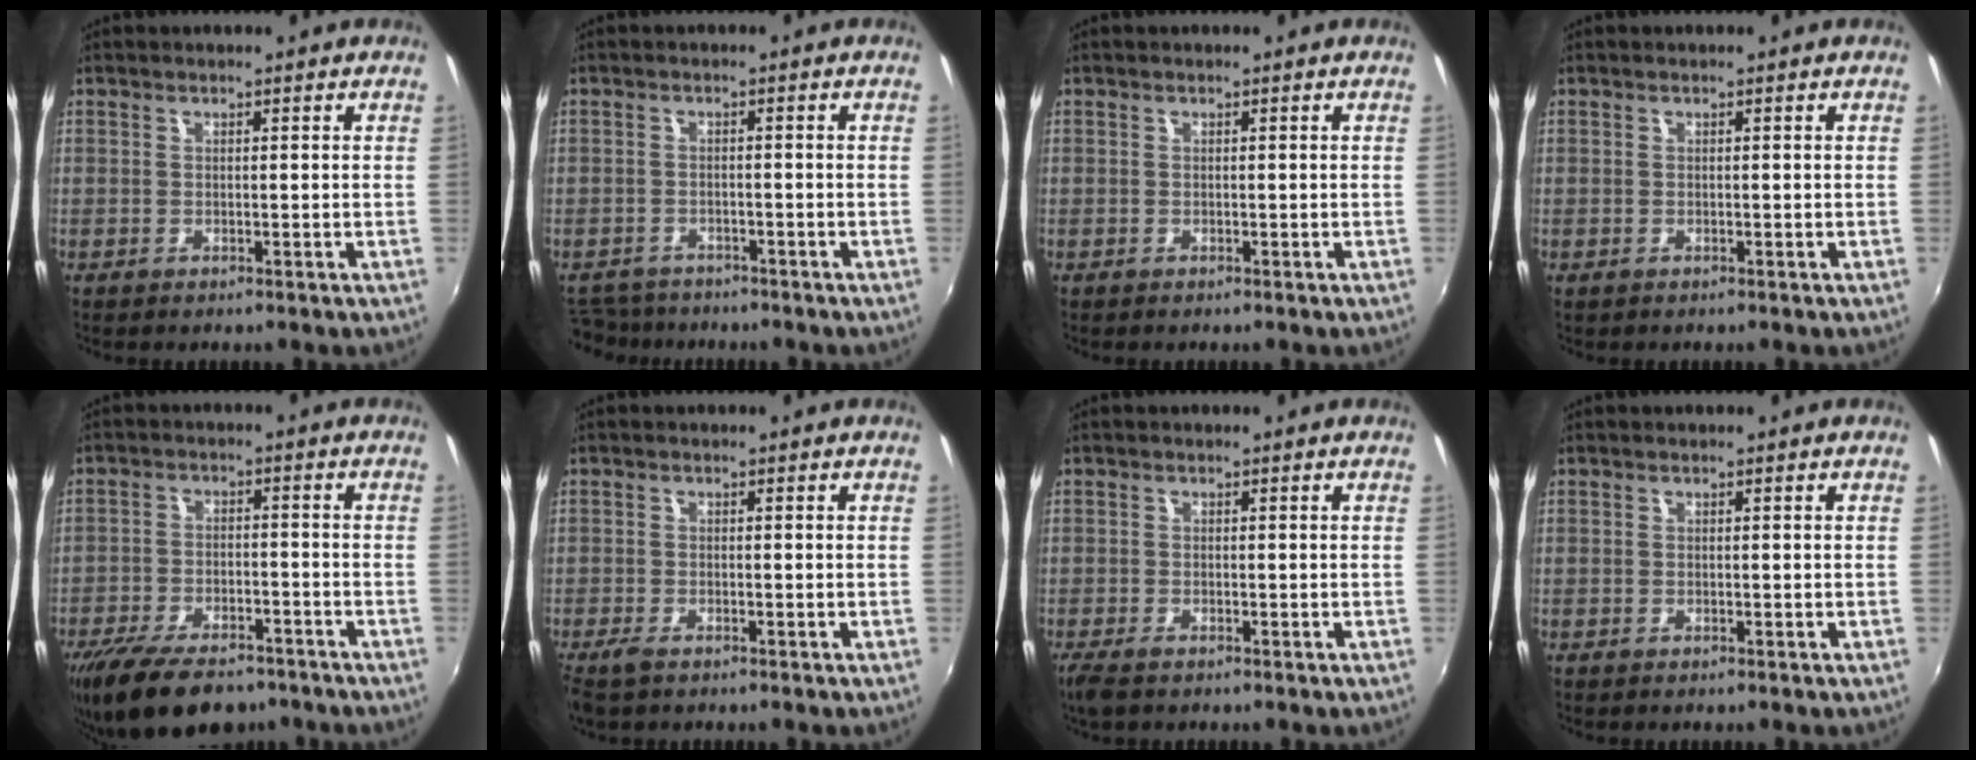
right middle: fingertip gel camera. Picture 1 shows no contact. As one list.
[{"total": 7.1, "force": [-6.2, 3.0, 1.6], "torque": [-0.054, -0.009, -0.101]}, {"total": 0.0}, {"total": 0.0}, {"total": 16.2, "force": [-12.2, 6.6, 8.4], "torque": [-0.180, -0.032, -0.194]}, {"total": 2.6, "force": [-2.0, 0.9, 1.4], "torque": [-0.036, -0.009, -0.039]}, {"total": 3.4, "force": [-2.5, 1.0, 2.1], "torque": [-0.047, -0.016, -0.045]}, {"total": 0.0}]